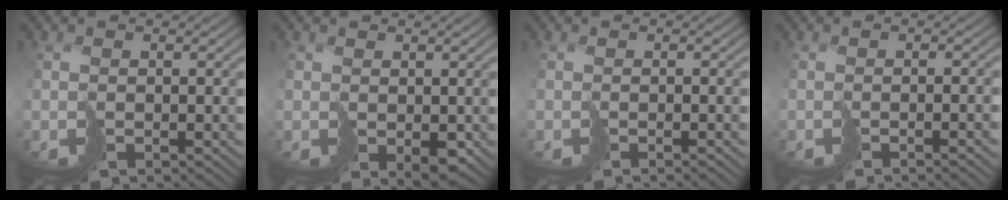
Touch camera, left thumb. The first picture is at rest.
{"total": 2.1, "force": [0.6, 1.3, 1.5], "torque": [-0.030, -0.005, 0.020]}
{"total": 1.2, "force": [-1.0, -0.5, 0.4], "torque": [-0.003, 0.003, -0.015]}
{"total": 2.7, "force": [-1.6, -0.2, 2.2], "torque": [-0.013, -0.002, -0.020]}